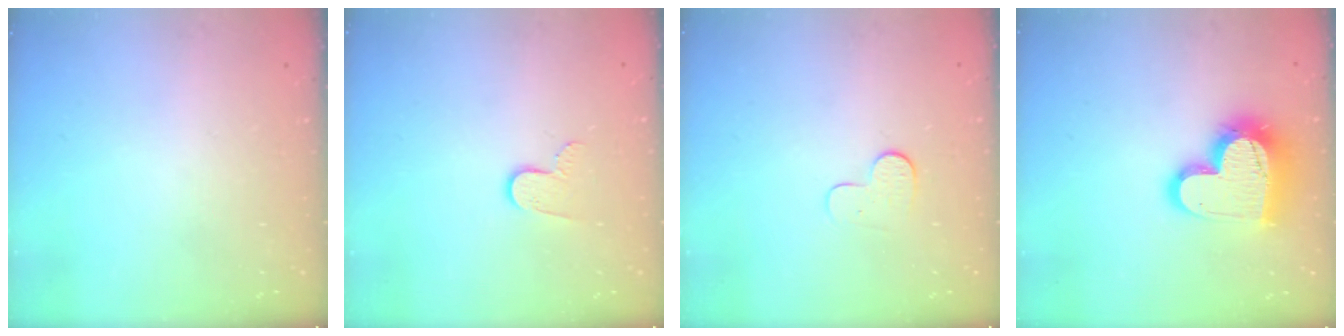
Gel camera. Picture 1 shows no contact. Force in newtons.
{"total": 6.6, "press": 6.6, "slide": 0.6}
{"total": 4.1, "press": 4.1, "slide": 0.4}
{"total": 17.4, "press": 17.4, "slide": 1.4}